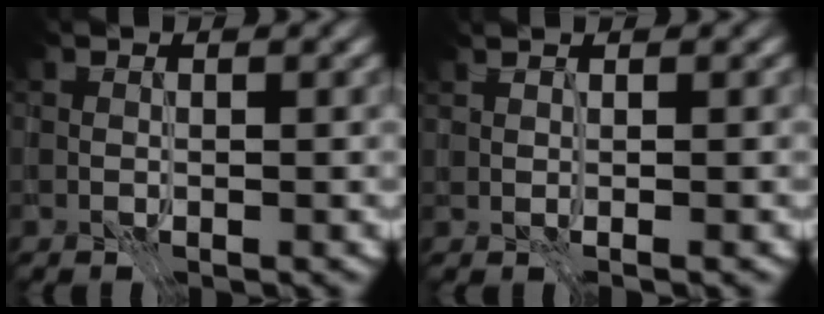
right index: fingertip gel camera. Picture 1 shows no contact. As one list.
[{"total": 2.1, "force": [1.3, 0.6, 1.6], "torque": [-0.014, 0.011, 0.002]}]